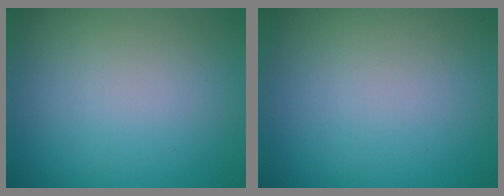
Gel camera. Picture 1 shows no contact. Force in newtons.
{"total": 0.0}